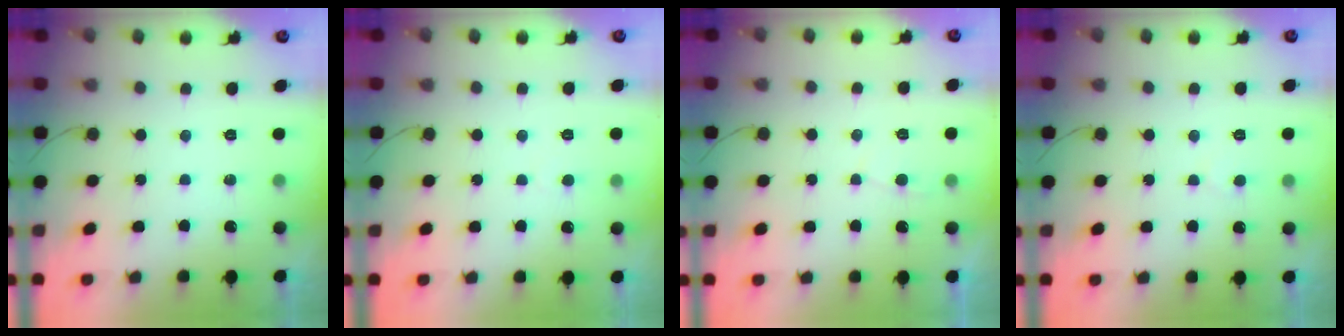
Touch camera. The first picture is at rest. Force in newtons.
{"total": 2.5, "press": 2.5, "slide": 0.2}
{"total": 2.0, "press": 2.0, "slide": 0.2}
{"total": 2.3, "press": 2.3, "slide": 0.2}